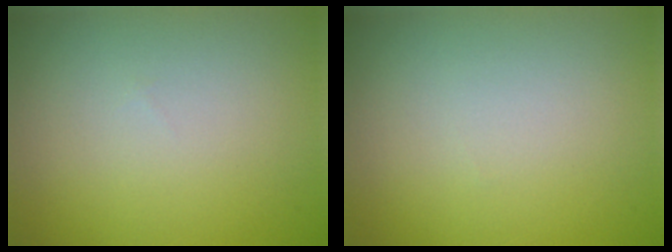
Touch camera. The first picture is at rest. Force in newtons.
{"total": 0.0}